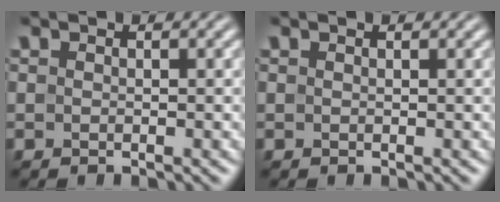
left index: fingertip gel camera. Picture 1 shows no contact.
{"total": 0.5, "force": [0.4, 0.0, 0.3], "torque": [-0.005, 0.002, 0.005]}